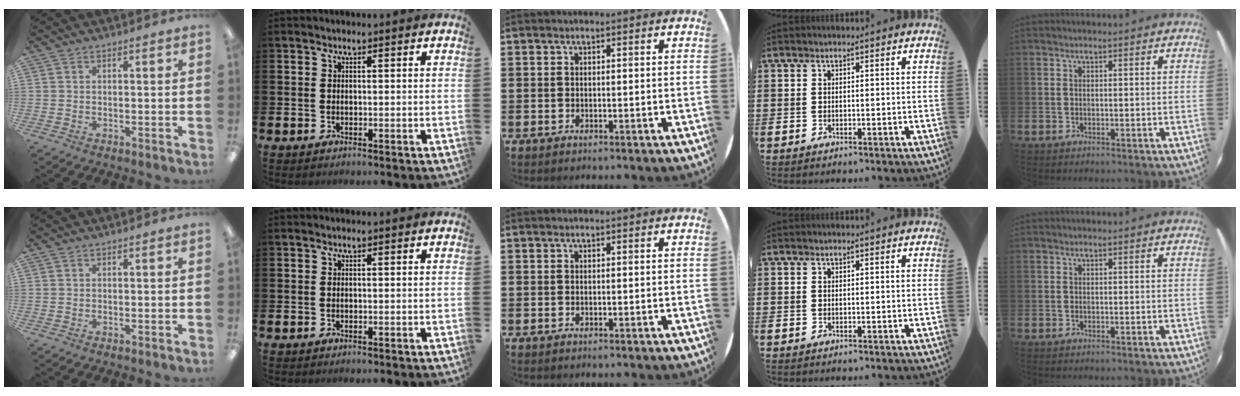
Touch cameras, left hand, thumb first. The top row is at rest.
{}